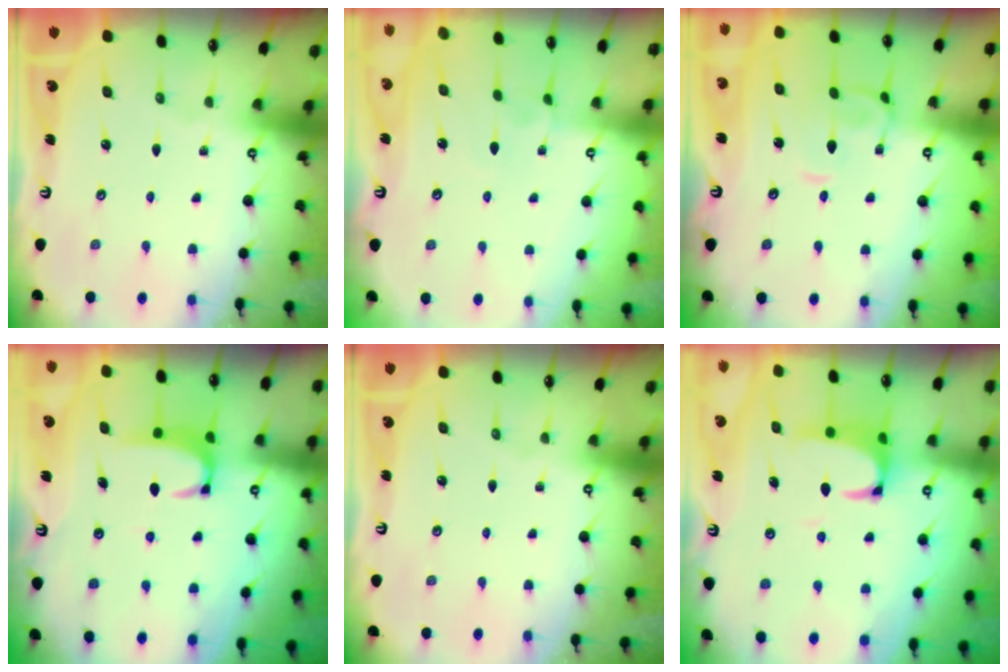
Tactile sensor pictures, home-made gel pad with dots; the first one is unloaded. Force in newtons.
{"total": 3.9, "press": 3.9, "slide": 0.2}
{"total": 1.0, "press": 0.8, "slide": 0.6}
{"total": 2.4, "press": 2.4, "slide": 0.6}
{"total": 0.0}
{"total": 1.7, "press": 1.5, "slide": 0.7}